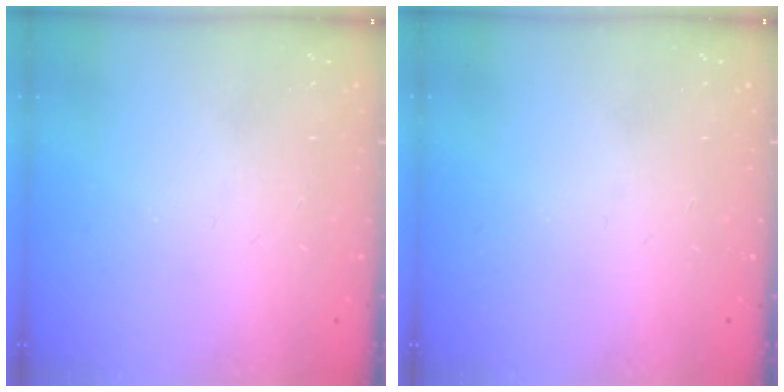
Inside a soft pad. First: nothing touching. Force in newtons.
{"total": 0.0}